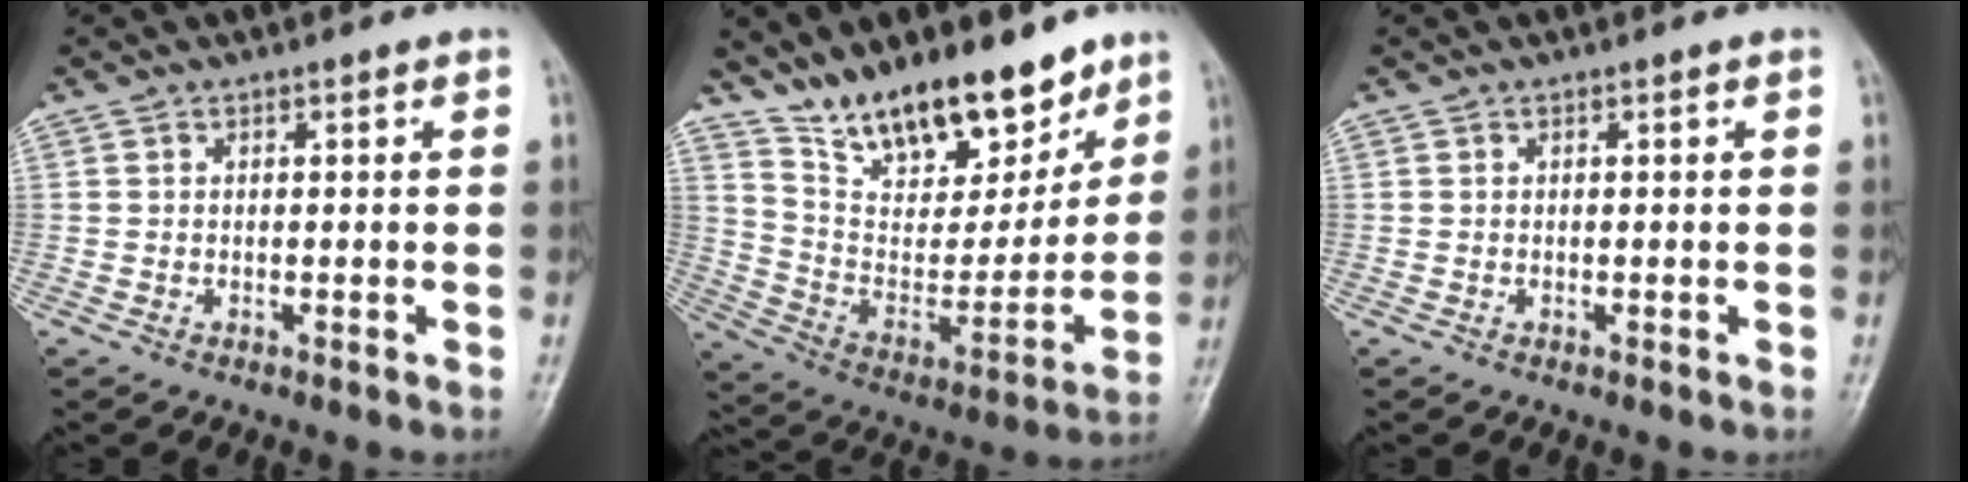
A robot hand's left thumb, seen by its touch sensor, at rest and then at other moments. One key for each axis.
{"total": 20.5, "fx": 15.0, "fy": 8.4, "fz": 11.0, "tx": -0.130, "ty": -0.083, "tz": 0.262}
{"total": 0.0}